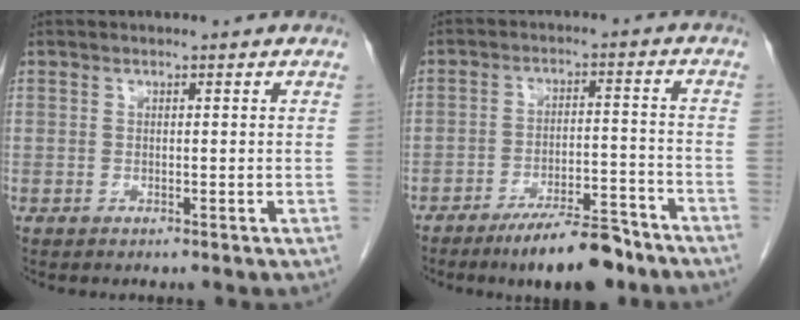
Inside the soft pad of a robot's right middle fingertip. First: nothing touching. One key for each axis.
{"total": 9.7, "fx": -7.7, "fy": 2.0, "fz": 5.6, "tx": -0.079, "ty": -0.003, "tz": -0.124}